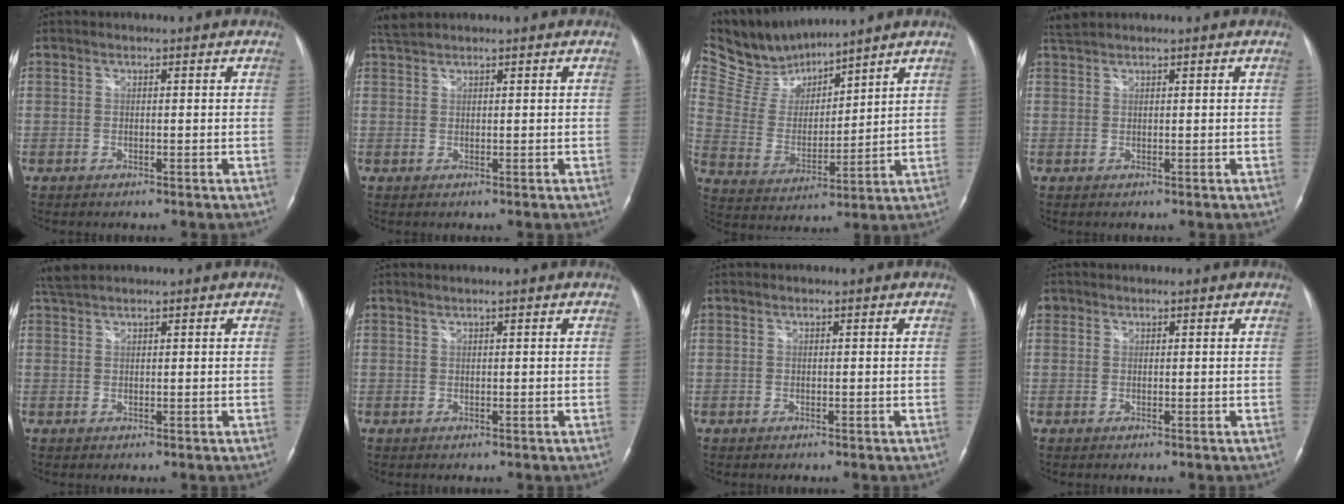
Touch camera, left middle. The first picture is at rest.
{"total": 2.0, "force": [1.9, -0.1, 0.3], "torque": [-0.014, 0.015, 0.043]}
{"total": 10.7, "force": [10.2, 2.1, 2.3], "torque": [-0.067, 0.014, 0.216]}
{"total": 1.8, "force": [1.7, -0.1, 0.3], "torque": [-0.013, 0.016, 0.040]}
{"total": 2.4, "force": [2.3, 0.1, 0.6], "torque": [-0.020, 0.016, 0.048]}
{"total": 0.8, "force": [0.7, -0.2, 0.4], "torque": [-0.012, 0.008, 0.018]}
{"total": 0.0}
{"total": 1.0, "force": [0.5, 0.8, 0.1], "torque": [0.006, 0.003, 0.006]}